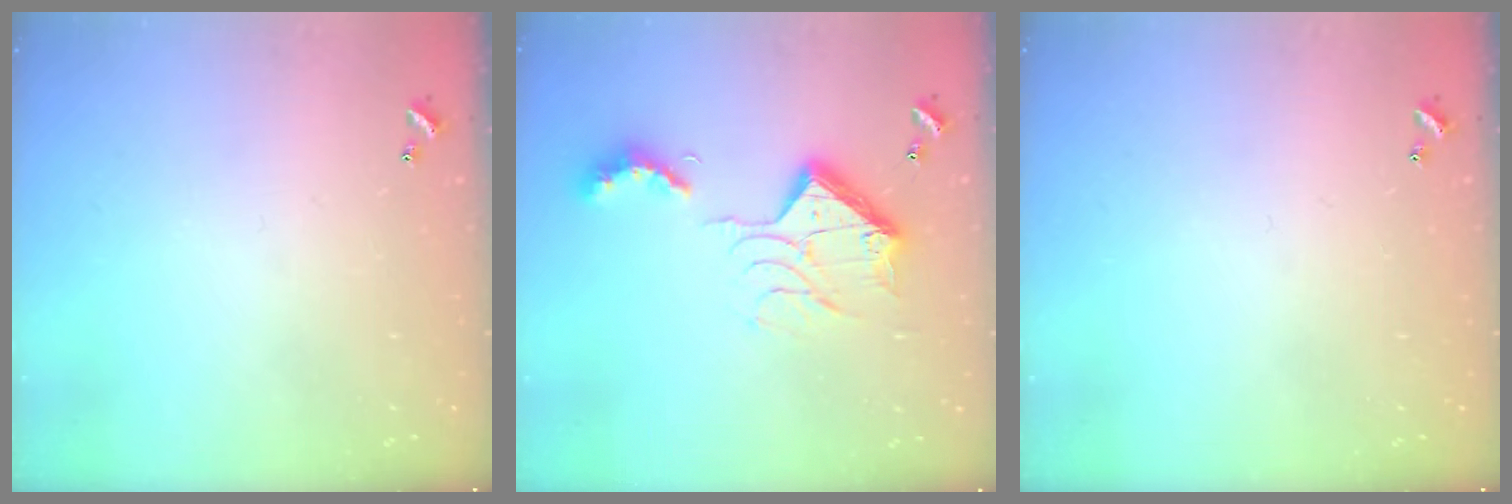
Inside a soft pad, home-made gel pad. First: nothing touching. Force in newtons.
{"total": 16.2, "press": 16.1, "slide": 1.2}
{"total": 0.0}